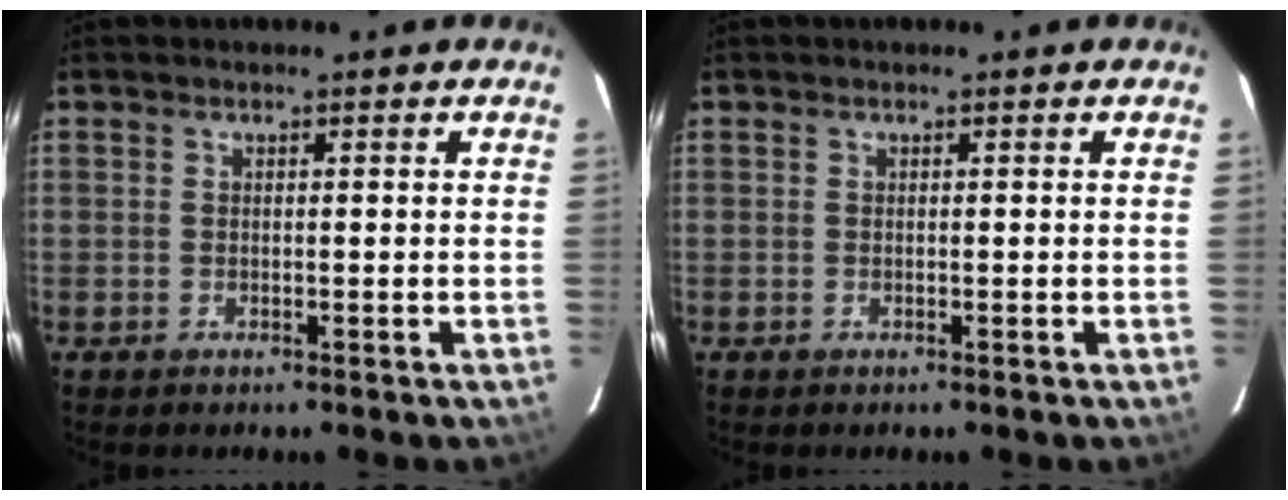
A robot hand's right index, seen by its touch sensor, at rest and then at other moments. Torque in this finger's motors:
{"motor_torque": [0.00, 0.00, 0.07, 0.00]}